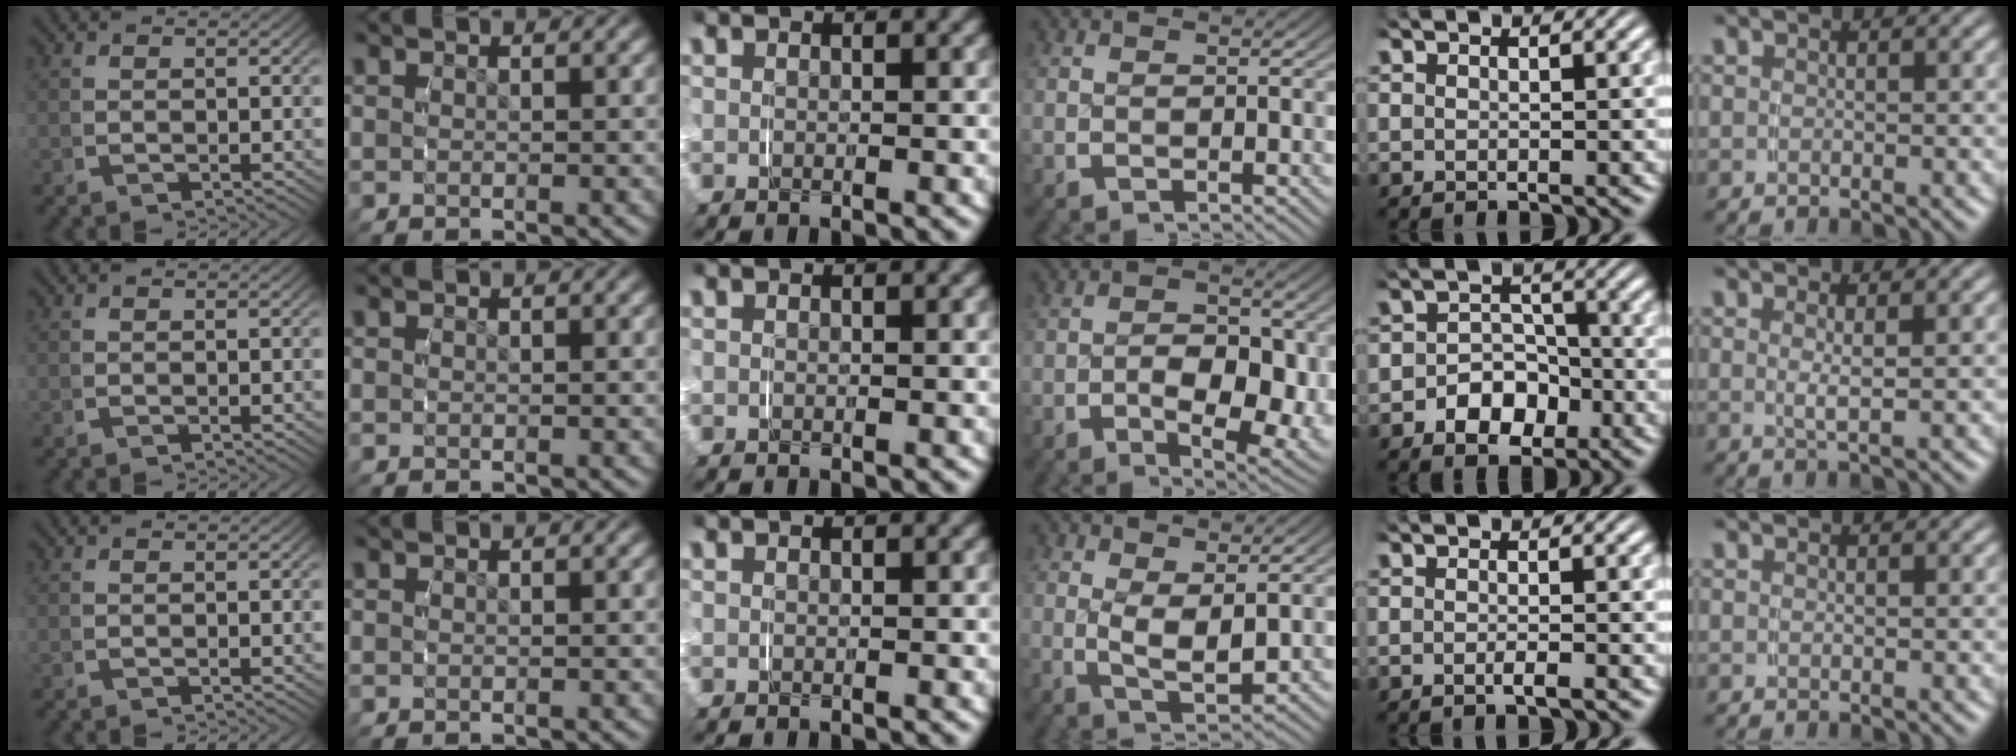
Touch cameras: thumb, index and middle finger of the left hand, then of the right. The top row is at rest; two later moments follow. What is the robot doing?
{"motion": "grasp_and_lifting", "object": "map"}